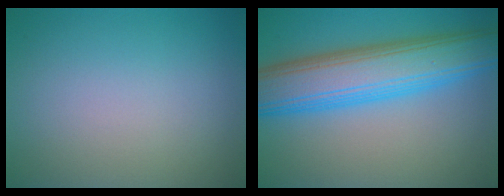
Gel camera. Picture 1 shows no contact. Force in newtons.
{"total": 9.5, "press": 9.5, "slide": 0.2}